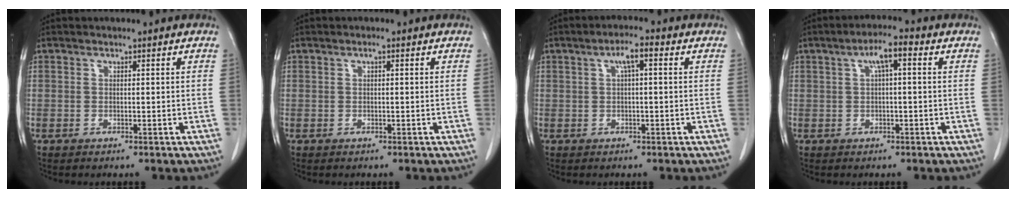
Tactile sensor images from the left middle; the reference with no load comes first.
{"total": 0.5, "force": [0.2, 0.1, 0.5], "torque": [-0.010, 0.001, 0.003]}
{"total": 3.3, "force": [1.0, 0.5, 3.1], "torque": [-0.055, 0.013, 0.016]}
{"total": 4.1, "force": [1.2, 0.7, 3.8], "torque": [-0.069, 0.016, 0.018]}